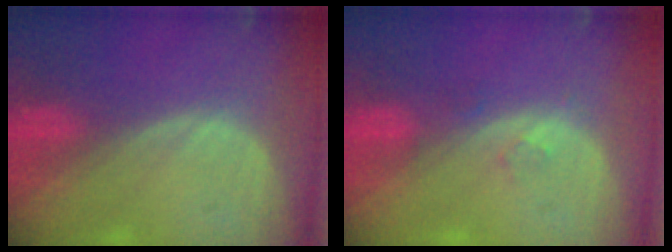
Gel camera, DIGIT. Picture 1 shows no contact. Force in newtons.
{"total": 1.4, "press": 1.4, "slide": 0.1}